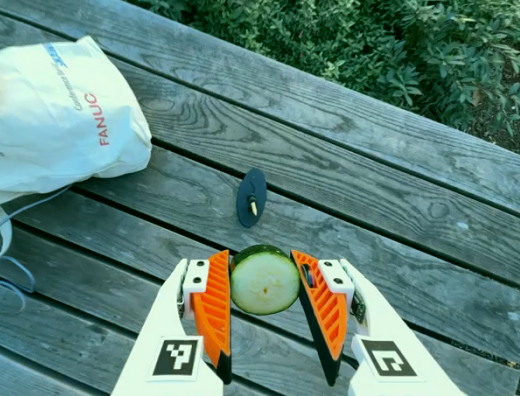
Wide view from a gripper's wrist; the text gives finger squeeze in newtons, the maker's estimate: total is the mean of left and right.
{"total": 9.6, "left": 9.1, "right": 10.0}